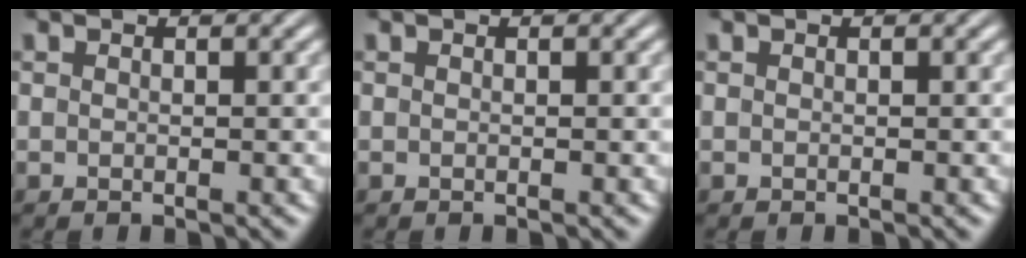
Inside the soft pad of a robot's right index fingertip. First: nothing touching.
{"total": 0.0}
{"total": 0.0}